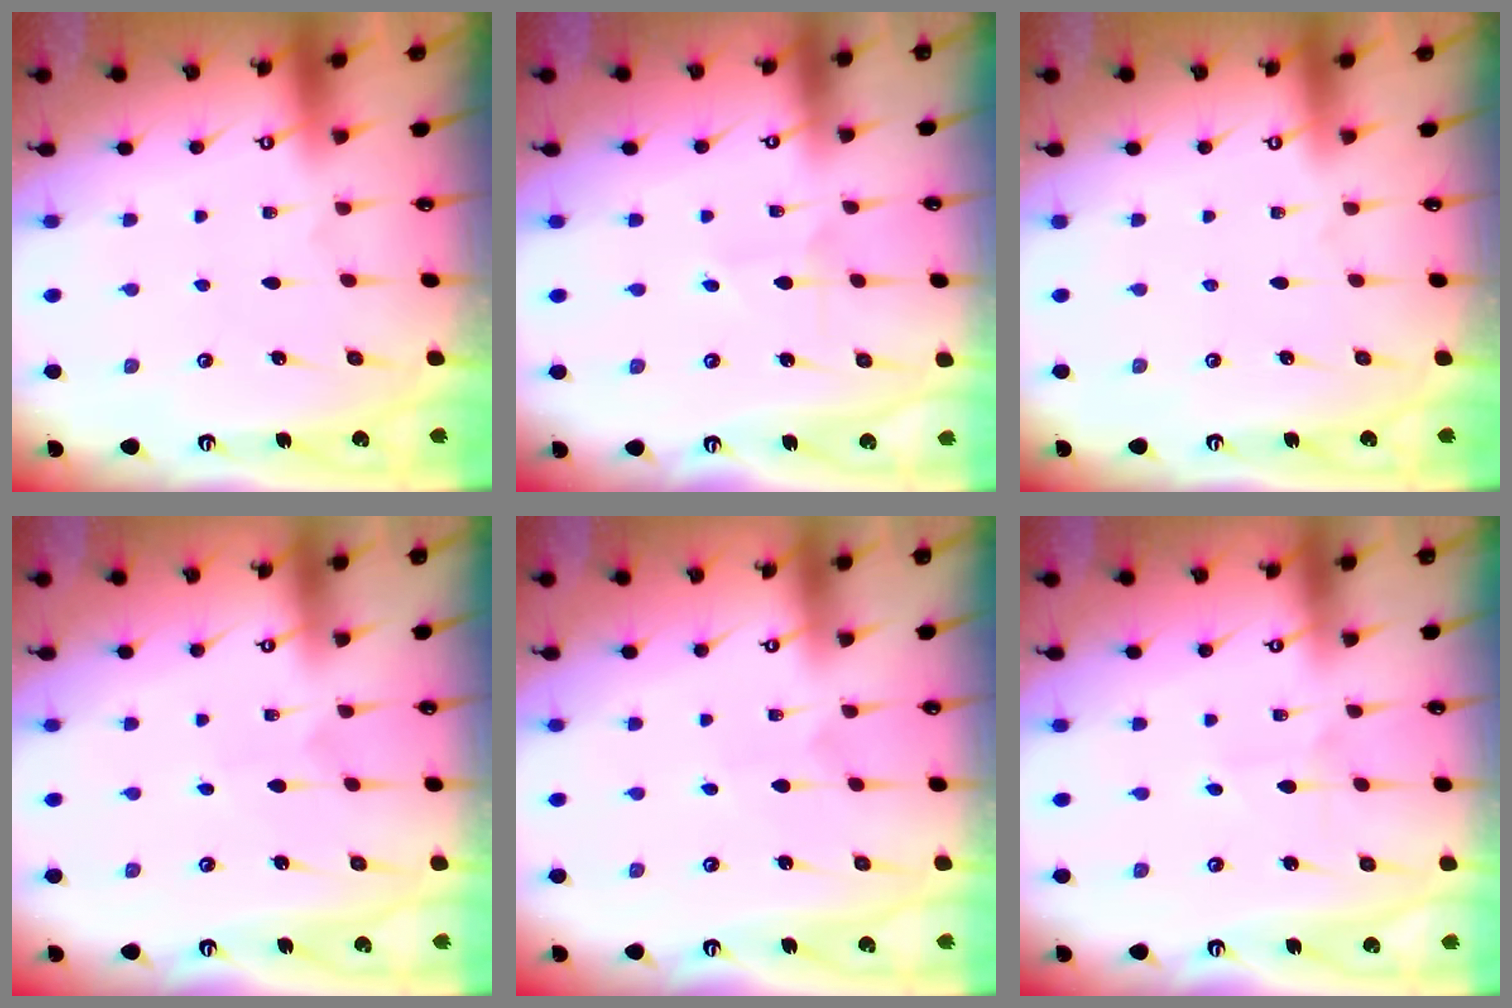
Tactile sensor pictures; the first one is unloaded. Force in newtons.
{"total": 1.9, "press": 1.9, "slide": 0.1}
{"total": 0.0}
{"total": 1.9, "press": 1.9, "slide": 0.2}
{"total": 1.9, "press": 1.9, "slide": 0.2}
{"total": 2.7, "press": 2.7, "slide": 0.3}